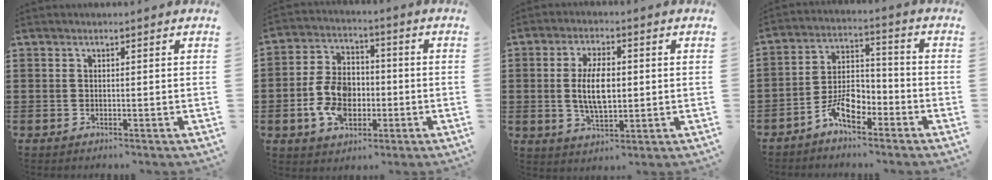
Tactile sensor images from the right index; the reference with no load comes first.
{"total": 9.4, "force": [-2.2, 6.4, 6.5], "torque": [-0.159, 0.007, -0.044]}
{"total": 7.1, "force": [0.1, 3.1, 6.4], "torque": [-0.127, -0.001, -0.005]}
{"total": 7.1, "force": [-4.5, 3.6, 4.1], "torque": [-0.085, 0.017, -0.084]}